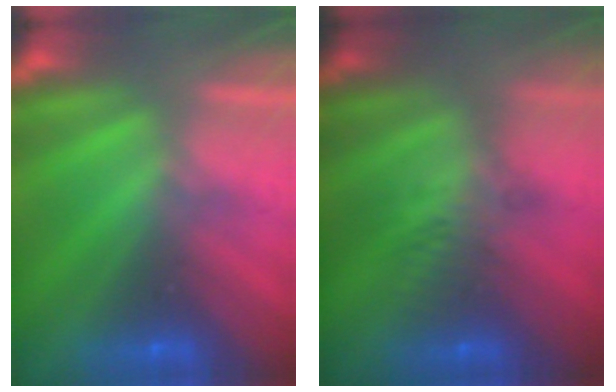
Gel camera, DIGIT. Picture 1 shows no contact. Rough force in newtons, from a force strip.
{"total": 2.6}